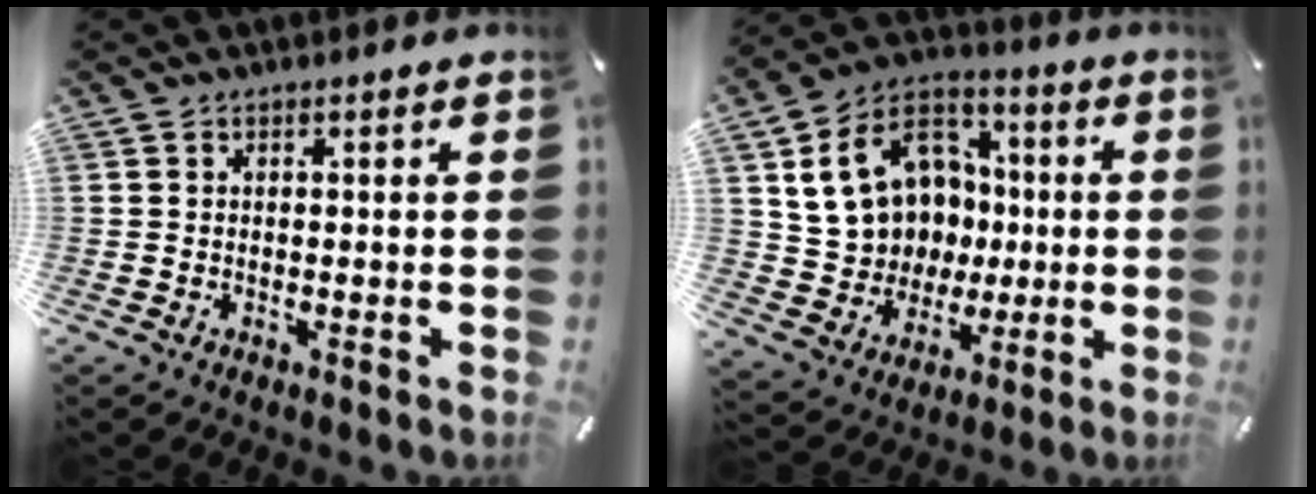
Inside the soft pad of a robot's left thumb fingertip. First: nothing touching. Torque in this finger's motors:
{"motor_torque": [0.55, 1.25, 0.59, -0.05, 0.49]}